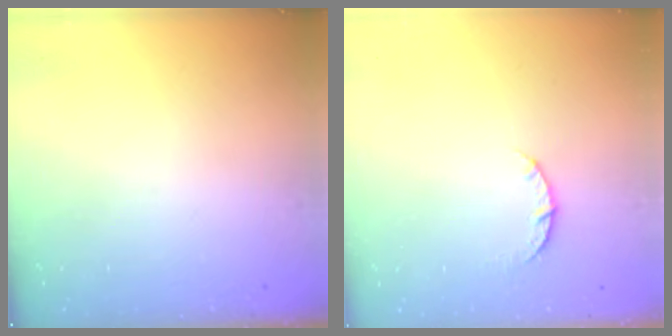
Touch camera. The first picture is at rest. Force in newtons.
{"total": 4.3, "press": 4.2, "slide": 0.6}